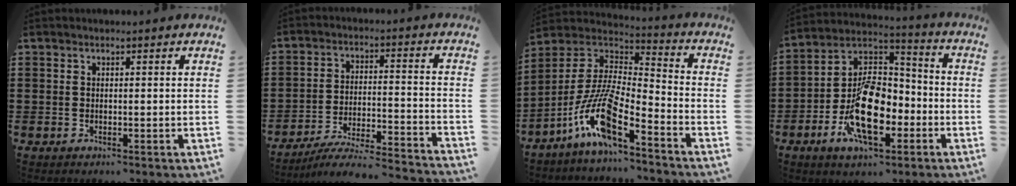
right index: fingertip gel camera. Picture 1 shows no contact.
{"total": 6.0, "force": [-5.5, -0.1, 2.2], "torque": [-0.049, -0.015, -0.112]}
{"total": 11.5, "force": [-7.4, 2.4, 8.5], "torque": [-0.199, -0.012, -0.155]}
{"total": 13.5, "force": [-5.1, 7.1, 10.3], "torque": [-0.220, 0.007, -0.094]}